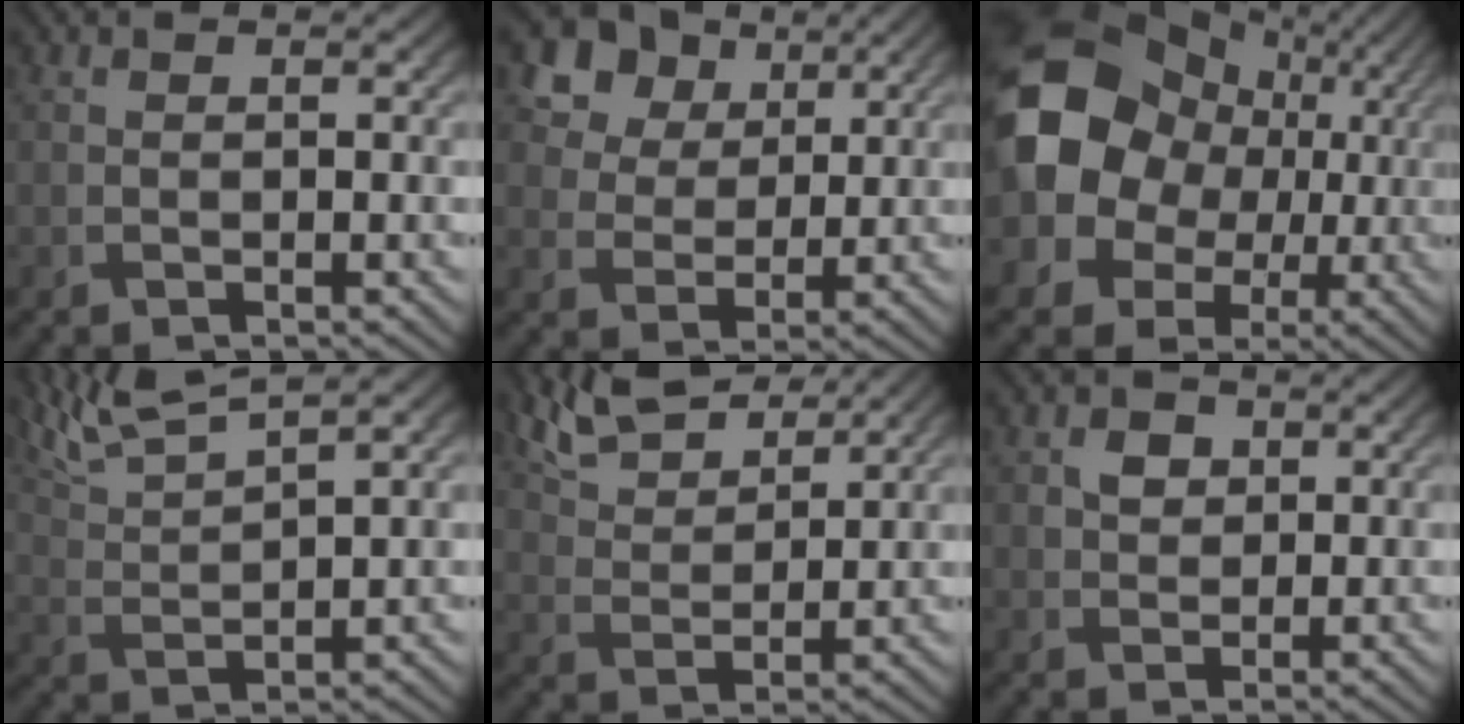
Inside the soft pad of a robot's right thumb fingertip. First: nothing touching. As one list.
[{"total": 9.5, "force": [5.1, 6.9, 4.1], "torque": [-0.125, -0.003, 0.102]}, {"total": 17.4, "force": [1.7, 14.5, 9.5], "torque": [-0.209, -0.011, 0.034]}, {"total": 7.6, "force": [6.0, 1.2, 4.5], "torque": [-0.100, 0.020, 0.116]}, {"total": 7.5, "force": [6.1, 2.5, 3.6], "torque": [-0.092, 0.012, 0.124]}, {"total": 2.2, "force": [0.4, 1.9, 1.0], "torque": [-0.023, -0.002, 0.002]}]